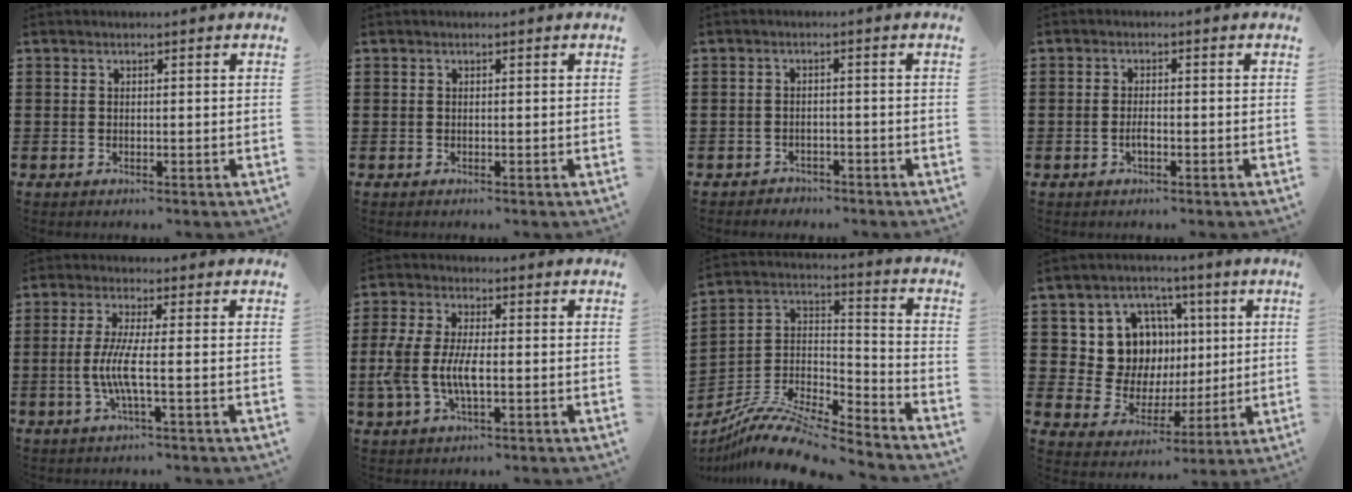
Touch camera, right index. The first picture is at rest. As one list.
[{"total": 0.0}, {"total": 1.6, "force": [-1.5, 0.5, -0.2], "torque": [-0.003, 0.004, -0.034]}, {"total": 1.9, "force": [-0.7, 0.7, 1.7], "torque": [-0.032, 0.000, -0.012]}, {"total": 5.7, "force": [-1.1, 0.4, 5.6], "torque": [-0.129, -0.015, -0.031]}, {"total": 6.9, "force": [-1.2, 3.2, 6.0], "torque": [-0.149, -0.006, -0.032]}, {"total": 10.6, "force": [-9.1, 2.5, 5.0], "torque": [-0.103, 0.021, -0.182]}, {"total": 10.9, "force": [3.2, 9.6, 4.0], "torque": [-0.102, -0.006, 0.068]}]